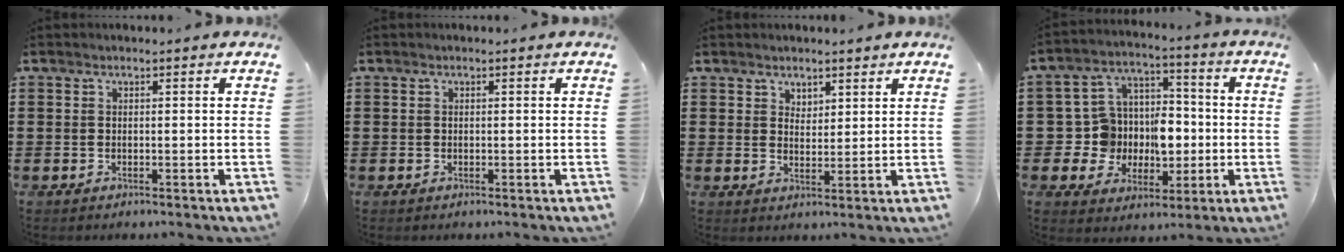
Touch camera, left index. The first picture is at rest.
{"total": 0.0}
{"total": 2.7, "force": [2.4, 1.3, 0.1], "torque": [-0.001, -0.001, 0.043]}
{"total": 9.0, "force": [0.3, 8.6, 2.5], "torque": [-0.091, -0.014, 0.014]}